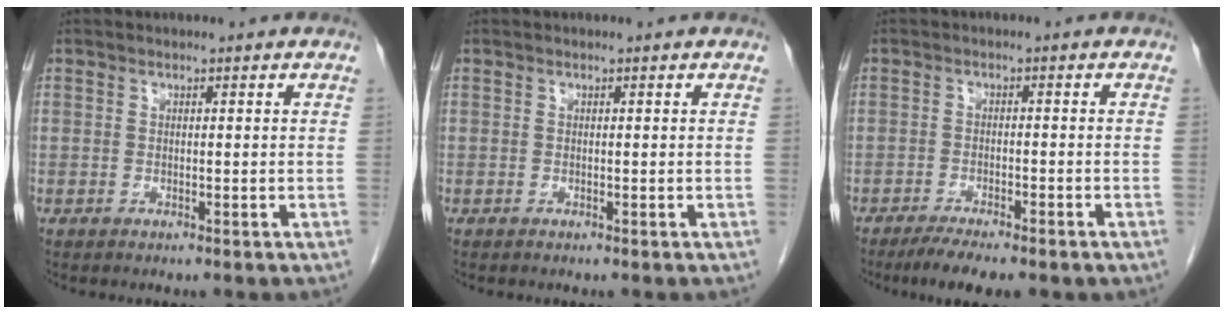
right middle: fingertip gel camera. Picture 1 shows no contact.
{"total": 0.0}
{"total": 6.3, "force": [-4.8, 1.0, 3.9], "torque": [-0.059, -0.011, -0.070]}